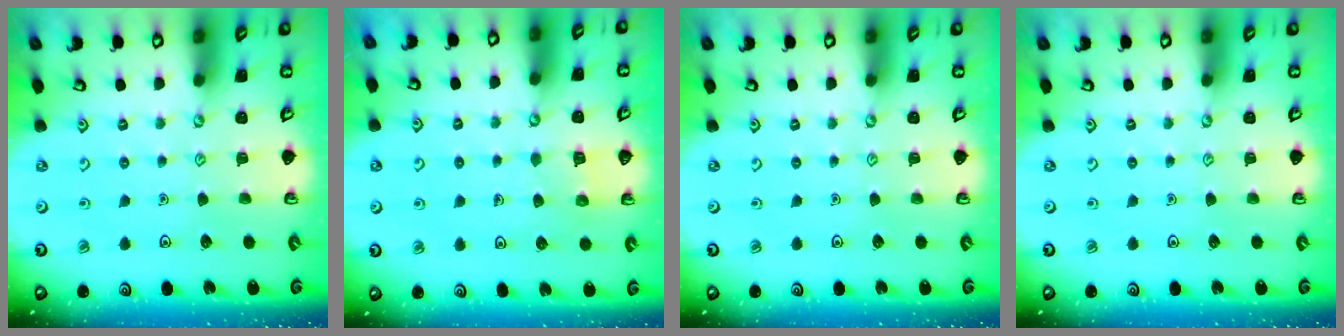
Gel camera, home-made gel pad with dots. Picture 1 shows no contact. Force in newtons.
{"total": 4.1, "press": 4.1, "slide": 0.3}
{"total": 0.0}
{"total": 0.0}